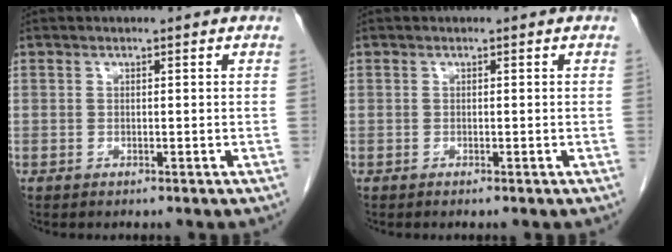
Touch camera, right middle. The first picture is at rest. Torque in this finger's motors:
{"motor_torque": [-0.01, 0.02, -0.03, -0.01]}